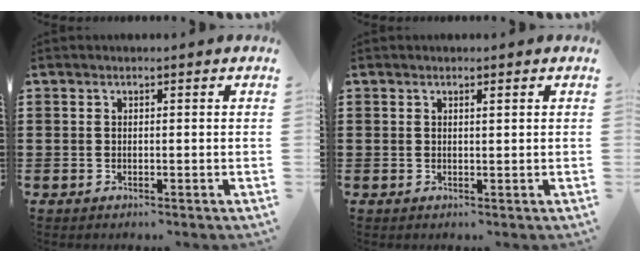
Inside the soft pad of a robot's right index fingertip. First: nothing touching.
{"total": 0.6, "force": [0.3, 0.1, 0.5], "torque": [-0.011, -0.001, 0.006]}